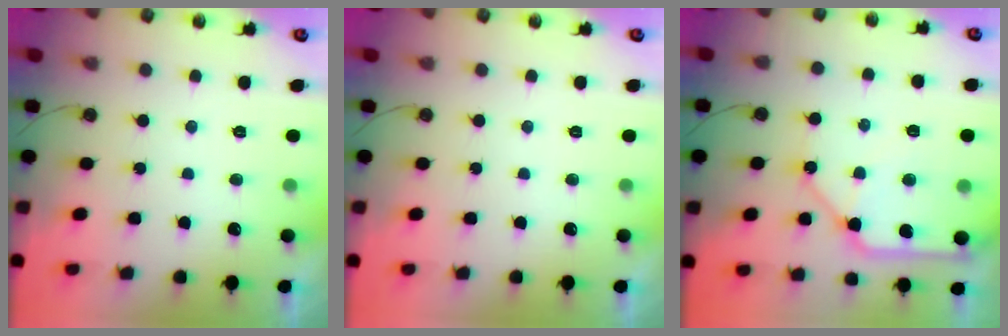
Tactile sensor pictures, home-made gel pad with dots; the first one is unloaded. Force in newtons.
{"total": 0.0}
{"total": 13.3, "press": 13.2, "slide": 2.0}